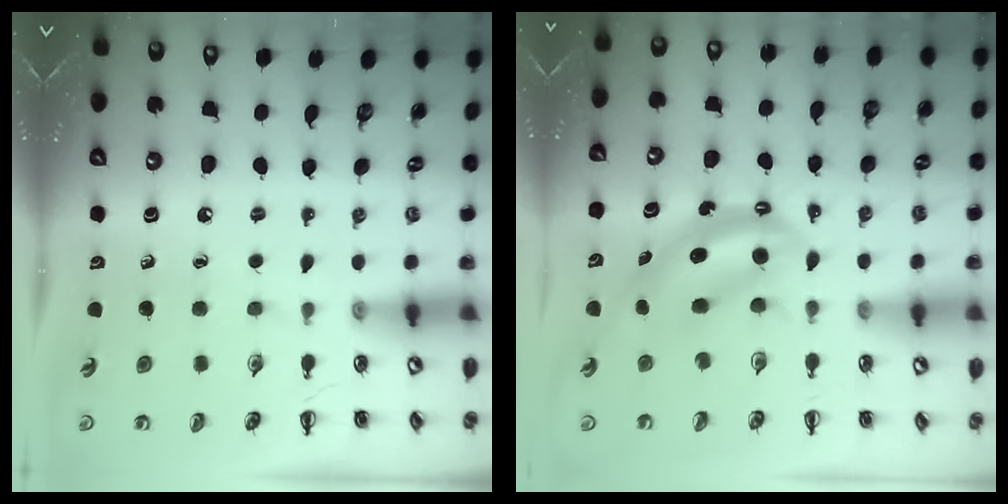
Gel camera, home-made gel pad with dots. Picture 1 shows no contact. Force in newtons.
{"total": 6.2, "press": 6.1, "slide": 0.8}